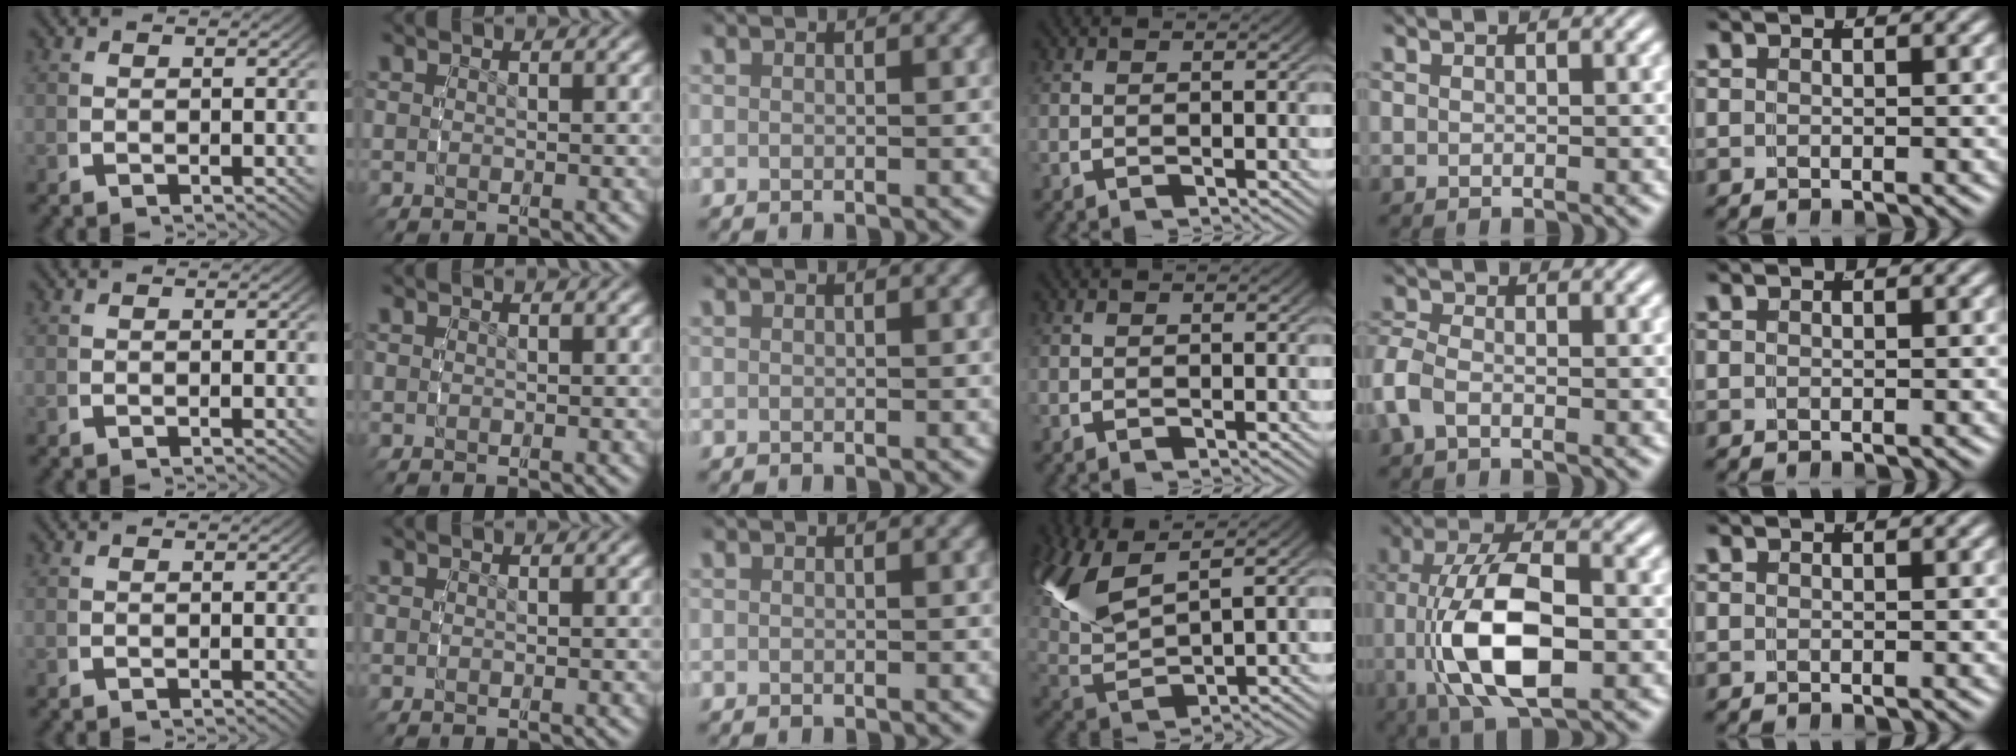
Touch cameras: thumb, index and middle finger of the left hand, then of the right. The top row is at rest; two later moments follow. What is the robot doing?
{"motion": "grasp_and_lifting", "object": "bottle cap"}